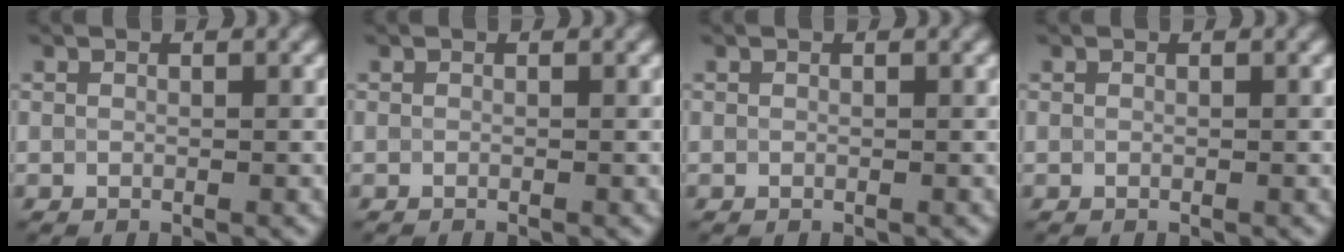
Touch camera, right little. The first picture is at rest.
{"total": 0.0}
{"total": 0.0}
{"total": 0.0}